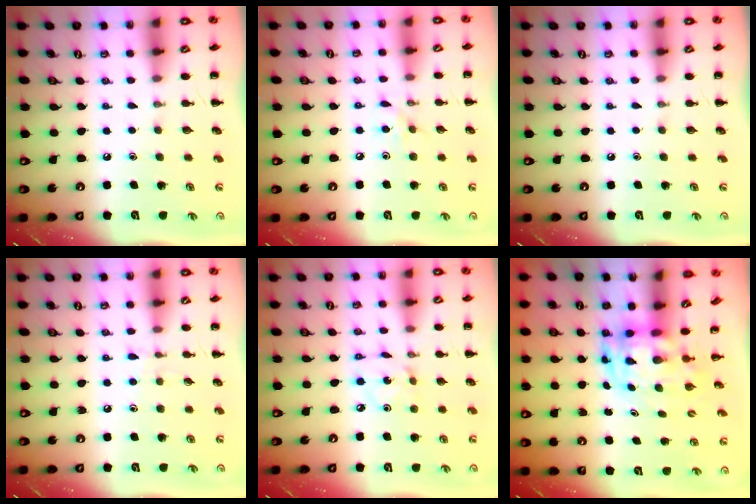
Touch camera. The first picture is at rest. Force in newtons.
{"total": 3.9, "press": 3.7, "slide": 1.3}
{"total": 0.0}
{"total": 5.2, "press": 4.8, "slide": 2.0}
{"total": 2.3, "press": 2.2, "slide": 0.3}
{"total": 3.1, "press": 3.1, "slide": 0.6}